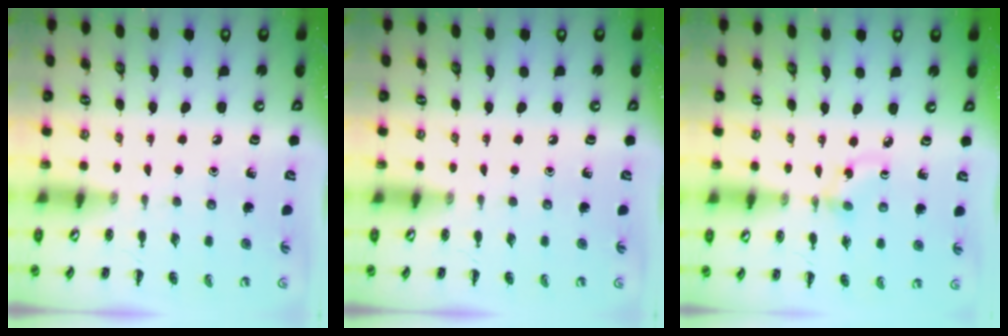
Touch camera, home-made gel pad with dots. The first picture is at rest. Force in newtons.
{"total": 0.0}
{"total": 2.8, "press": 2.6, "slide": 1.0}